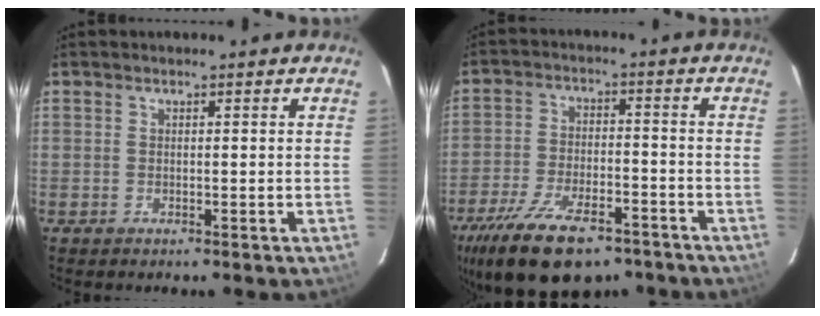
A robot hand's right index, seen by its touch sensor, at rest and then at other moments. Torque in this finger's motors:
{"motor_torque": [1.46, -0.68, 0.35, 0.17]}